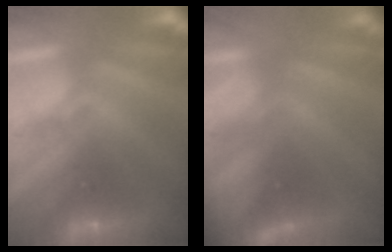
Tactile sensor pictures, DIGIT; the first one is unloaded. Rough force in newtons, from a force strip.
{"total": 6.0}